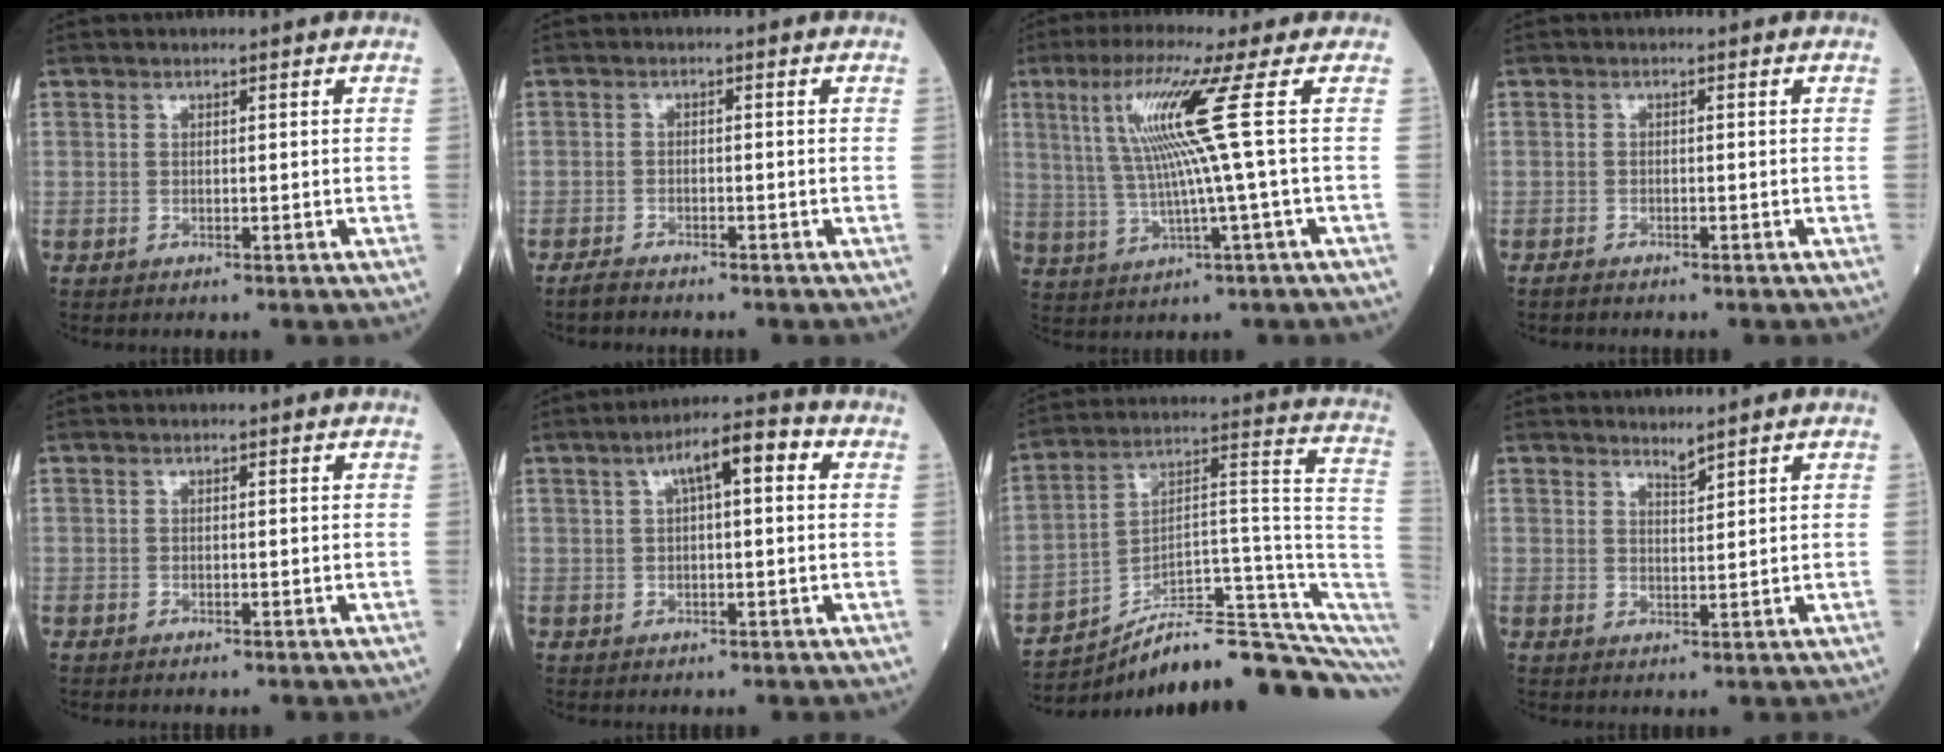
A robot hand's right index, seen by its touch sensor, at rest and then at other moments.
{"total": 3.6, "force": [-3.1, 1.0, 1.4], "torque": [-0.038, -0.008, -0.051]}
{"total": 10.8, "force": [2.4, -2.1, 10.3], "torque": [-0.200, 0.012, 0.052]}
{"total": 2.8, "force": [-2.4, 1.0, 1.2], "torque": [-0.031, -0.007, -0.032]}
{"total": 0.0}
{"total": 8.1, "force": [2.5, 2.5, 7.2], "torque": [-0.132, 0.037, 0.039]}
{"total": 22.7, "force": [-16.4, 3.3, 15.4], "torque": [-0.177, 0.057, -0.246]}
{"total": 2.9, "force": [2.8, -0.1, 0.6], "torque": [-0.018, -0.011, 0.061]}